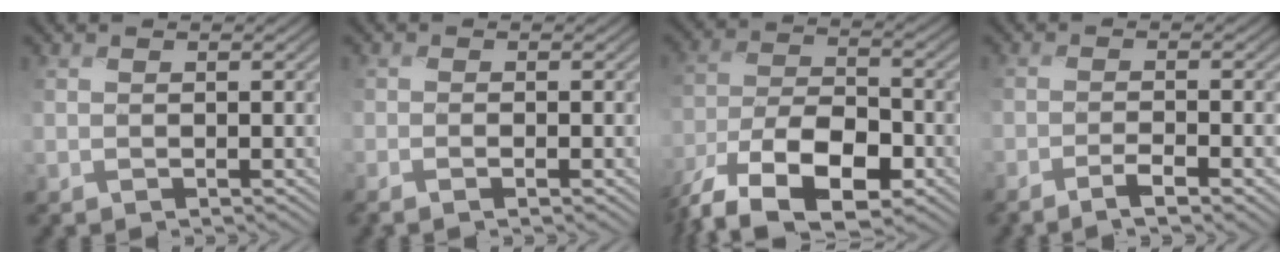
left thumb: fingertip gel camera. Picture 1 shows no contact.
{"total": 1.0, "force": [-0.6, -0.2, 0.7], "torque": [-0.012, 0.002, -0.015]}
{"total": 12.2, "force": [-8.0, 5.3, 7.6], "torque": [-0.154, -0.010, -0.161]}
{"total": 3.1, "force": [-2.2, -0.1, 2.2], "torque": [-0.039, 0.008, -0.047]}